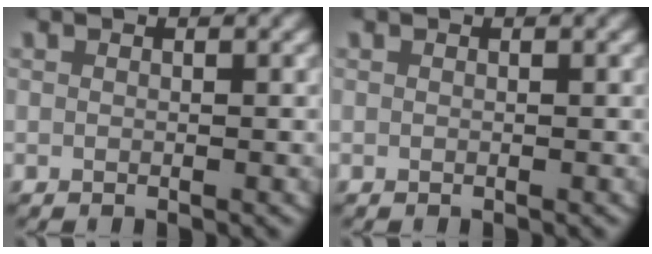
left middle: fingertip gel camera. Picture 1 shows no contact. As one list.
[{"total": 0.0}]